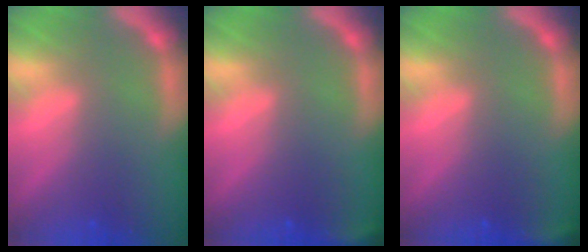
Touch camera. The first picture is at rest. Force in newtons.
{"total": 1.9}
{"total": 1.9}